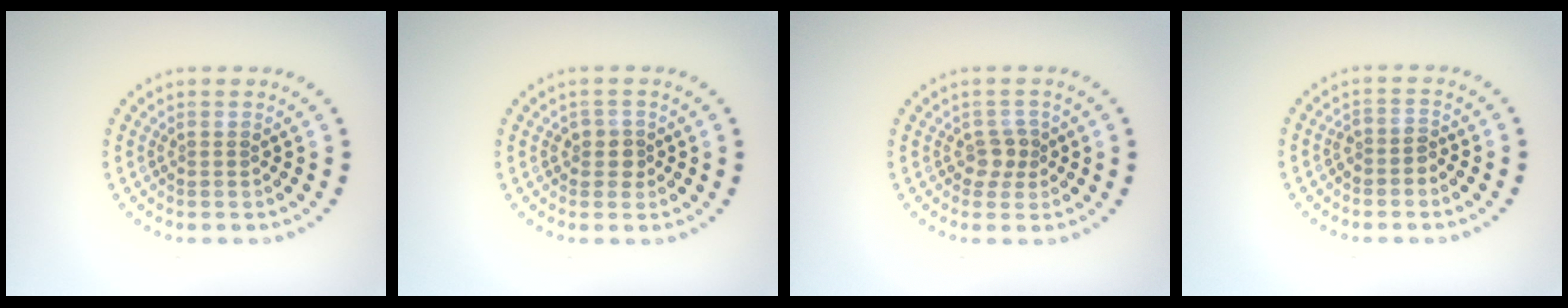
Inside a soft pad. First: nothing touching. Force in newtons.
{"total": 1.6, "press": 1.4, "slide": 0.8}
{"total": 1.7, "press": 1.4, "slide": 1.0}
{"total": 1.5, "press": 1.1, "slide": 0.9}